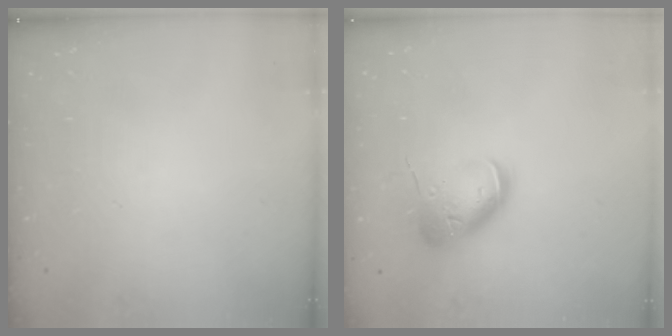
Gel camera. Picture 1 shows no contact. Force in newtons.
{"total": 13.2, "press": 13.1, "slide": 1.8}